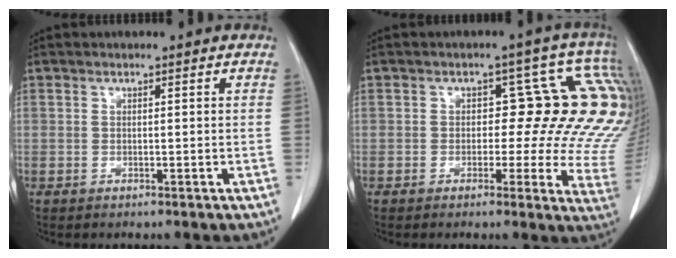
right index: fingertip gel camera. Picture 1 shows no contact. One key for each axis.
{"total": 13.1, "fx": 3.3, "fy": 6.1, "fz": 11.2, "tx": -0.121, "ty": 0.008, "tz": 0.014}